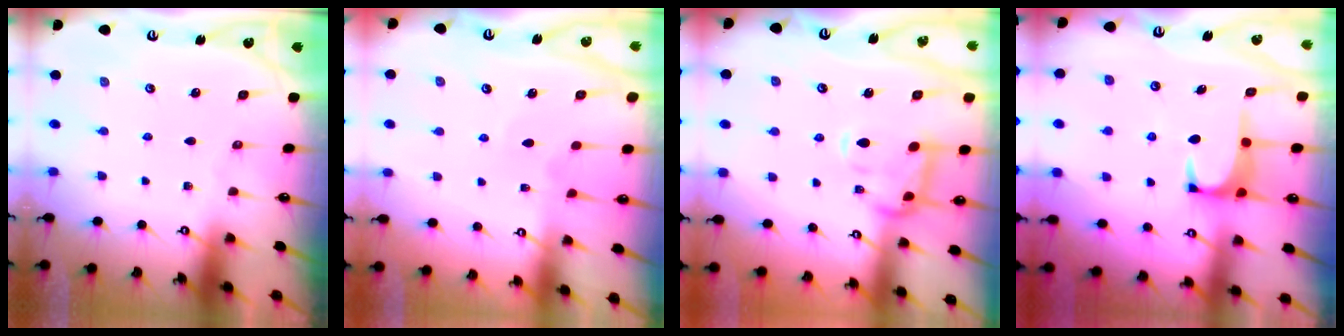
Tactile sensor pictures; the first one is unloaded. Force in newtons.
{"total": 4.0, "press": 4.0, "slide": 0.6}
{"total": 5.6, "press": 5.4, "slide": 1.5}
{"total": 1.4, "press": 1.3, "slide": 0.5}